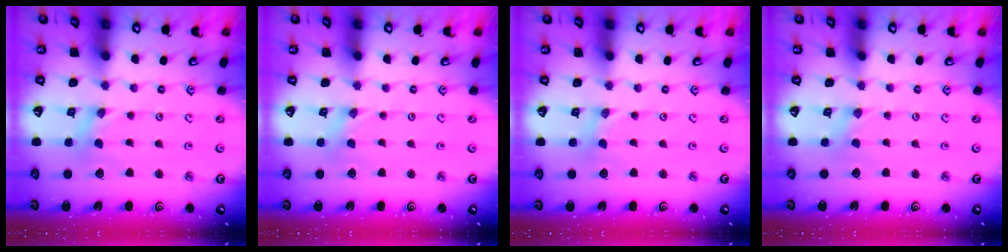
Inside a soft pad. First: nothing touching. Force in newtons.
{"total": 0.0}
{"total": 0.0}
{"total": 0.0}